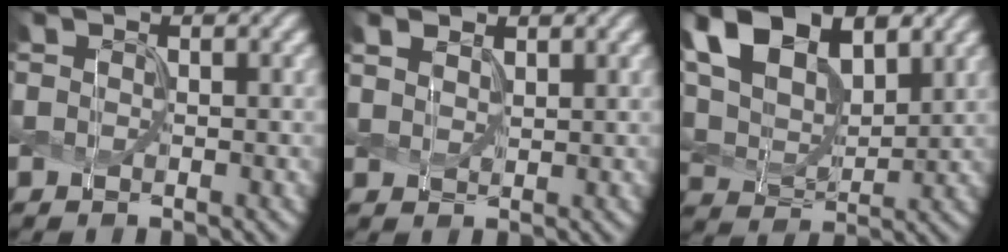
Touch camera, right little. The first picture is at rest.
{"total": 1.8, "force": [1.3, 0.8, 0.9], "torque": [-0.023, 0.000, 0.031]}
{"total": 12.1, "force": [6.6, 6.6, 7.8], "torque": [-0.166, 0.025, 0.099]}